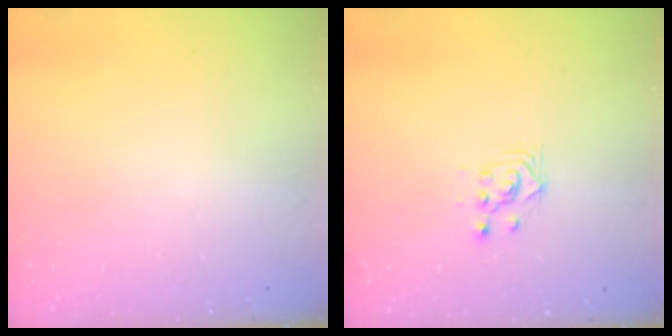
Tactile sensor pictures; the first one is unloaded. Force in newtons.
{"total": 2.8, "press": 2.8, "slide": 0.2}